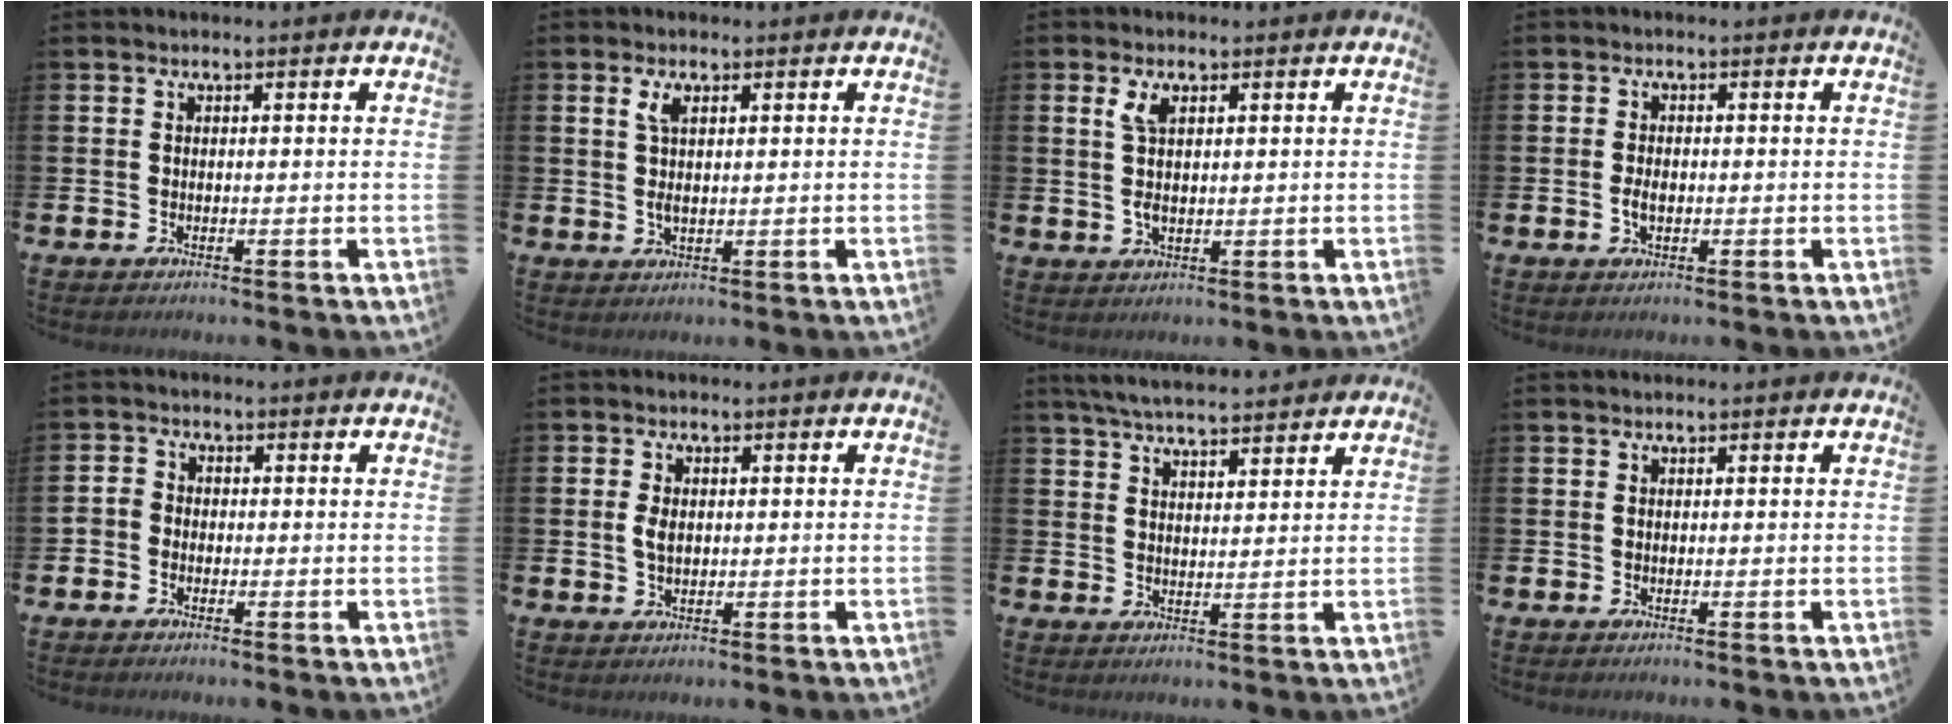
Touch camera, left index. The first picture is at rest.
{"total": 3.1, "force": [1.4, 1.2, 2.5], "torque": [-0.049, 0.003, 0.022]}
{"total": 3.3, "force": [1.6, 1.5, 2.5], "torque": [-0.044, 0.001, 0.024]}
{"total": 2.0, "force": [-0.3, 1.2, 1.6], "torque": [-0.027, 0.000, -0.007]}
{"total": 1.9, "force": [-0.9, 1.6, 0.6], "torque": [-0.005, 0.004, -0.023]}
{"total": 2.5, "force": [0.6, 1.5, 2.0], "torque": [-0.028, 0.001, 0.007]}
{"total": 5.0, "force": [4.9, 0.3, 1.0], "torque": [-0.039, -0.020, 0.090]}
{"total": 0.0}